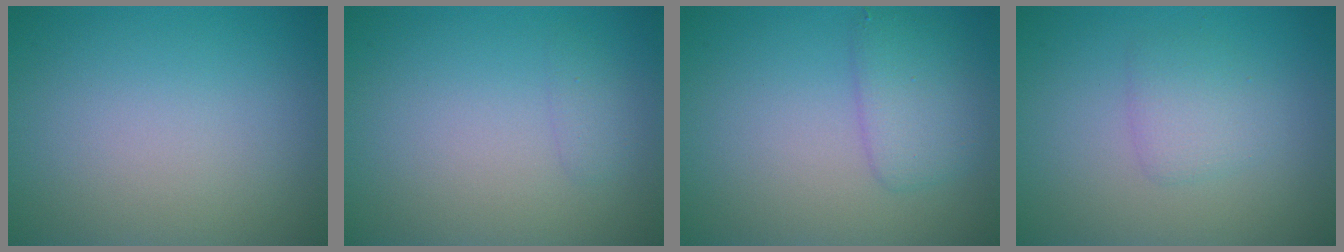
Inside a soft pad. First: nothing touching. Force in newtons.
{"total": 0.9, "press": 0.9, "slide": 0.1}
{"total": 2.8, "press": 2.8, "slide": 0.1}
{"total": 1.9, "press": 1.9, "slide": 0.0}